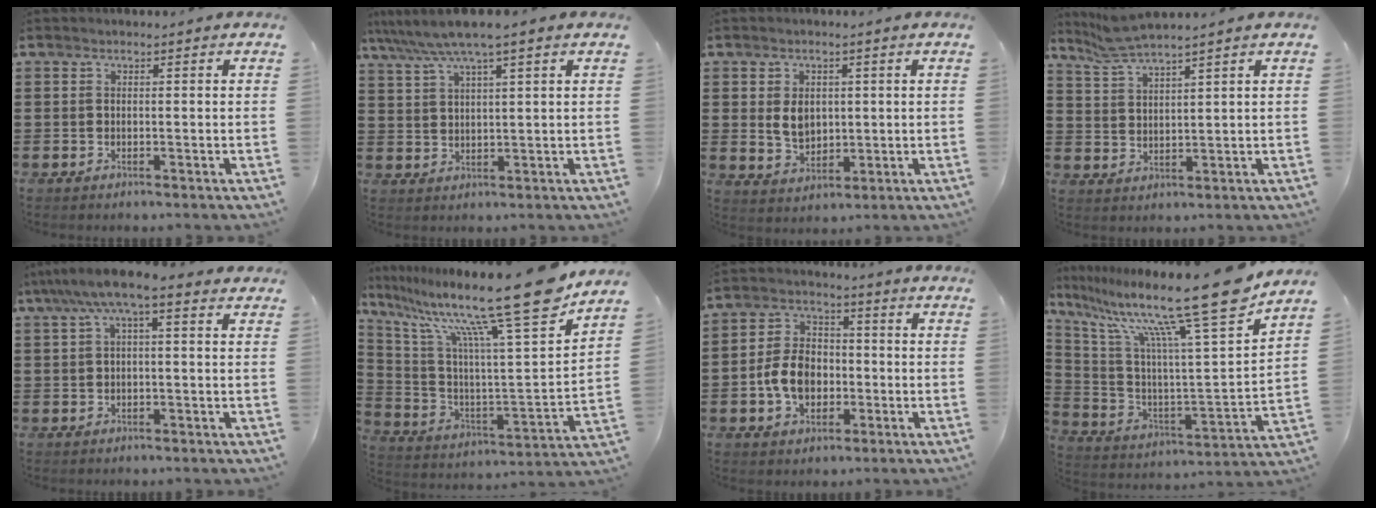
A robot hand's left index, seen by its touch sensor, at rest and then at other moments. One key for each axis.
{"total": 5.7, "fx": 4.1, "fy": 0.0, "fz": 3.9, "tx": -0.086, "ty": -0.011, "tz": 0.069}
{"total": 4.3, "fx": 0.7, "fy": 3.2, "fz": 2.9, "tx": -0.057, "ty": 0.006, "tz": 0.008}
{"total": 3.9, "fx": 3.6, "fy": 0.1, "fz": 1.5, "tx": -0.041, "ty": -0.010, "tz": 0.065}
{"total": 5.0, "fx": 1.9, "fy": 1.0, "fz": 4.5, "tx": -0.089, "ty": 0.003, "tz": 0.032}
{"total": 20.1, "fx": 14.9, "fy": 1.5, "fz": 13.5, "tx": -0.257, "ty": -0.088, "tz": 0.232}
{"total": 7.4, "fx": -1.8, "fy": 5.5, "fz": 4.7, "tx": -0.109, "ty": 0.004, "tz": -0.042}
{"total": 19.2, "fx": 14.4, "fy": 0.8, "fz": 12.6, "tx": -0.243, "ty": -0.088, "tz": 0.224}